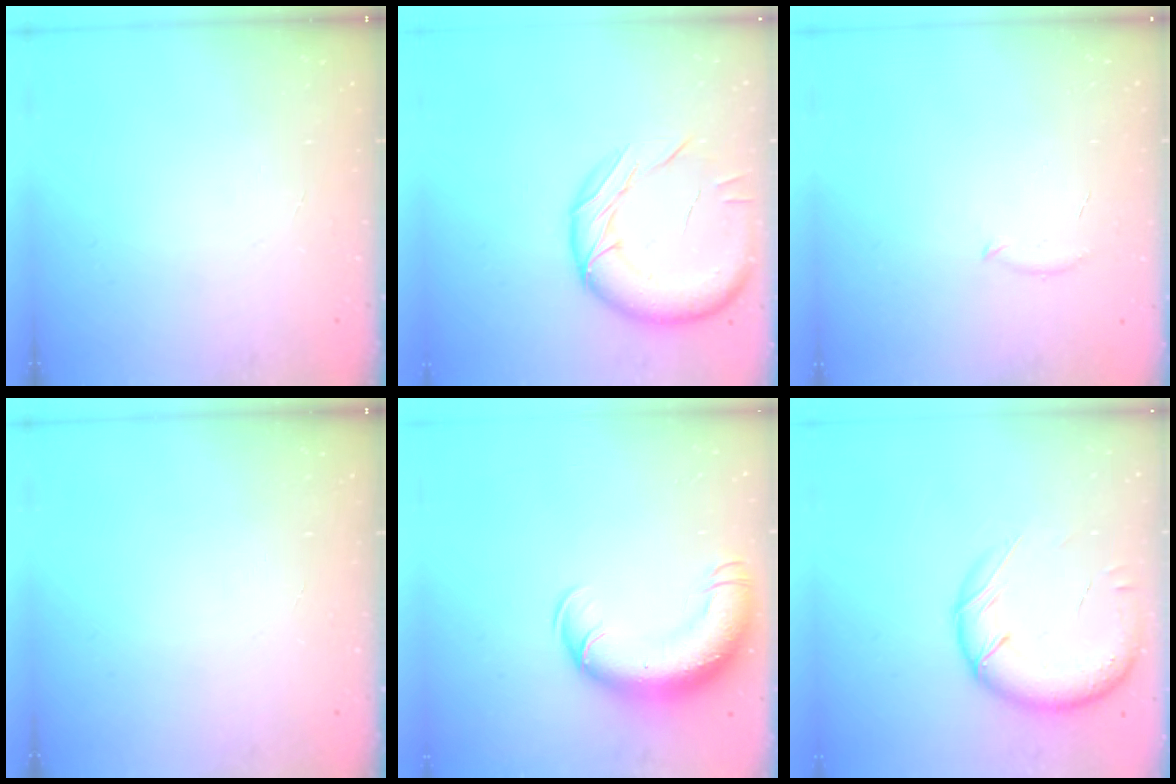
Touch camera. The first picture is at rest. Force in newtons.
{"total": 15.2, "press": 15.1, "slide": 1.7}
{"total": 5.5, "press": 5.2, "slide": 1.5}
{"total": 0.0}
{"total": 15.1, "press": 14.7, "slide": 3.6}
{"total": 18.0, "press": 17.4, "slide": 4.4}